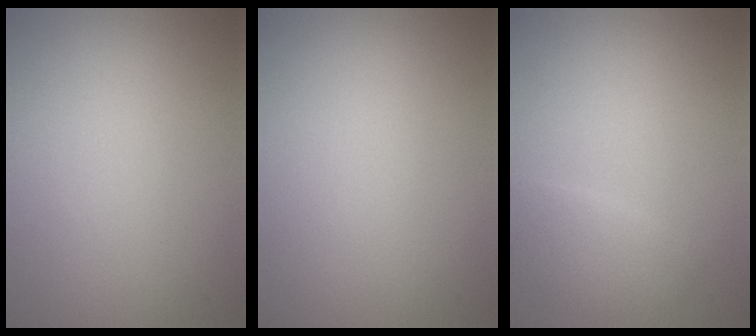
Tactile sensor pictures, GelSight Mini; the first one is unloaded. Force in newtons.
{"total": 0.0}
{"total": 1.9, "press": 1.9, "slide": 0.1}